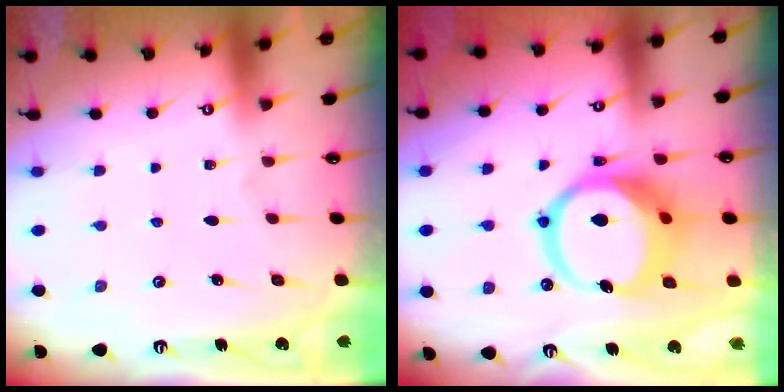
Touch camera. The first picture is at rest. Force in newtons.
{"total": 14.0, "press": 13.9, "slide": 1.8}